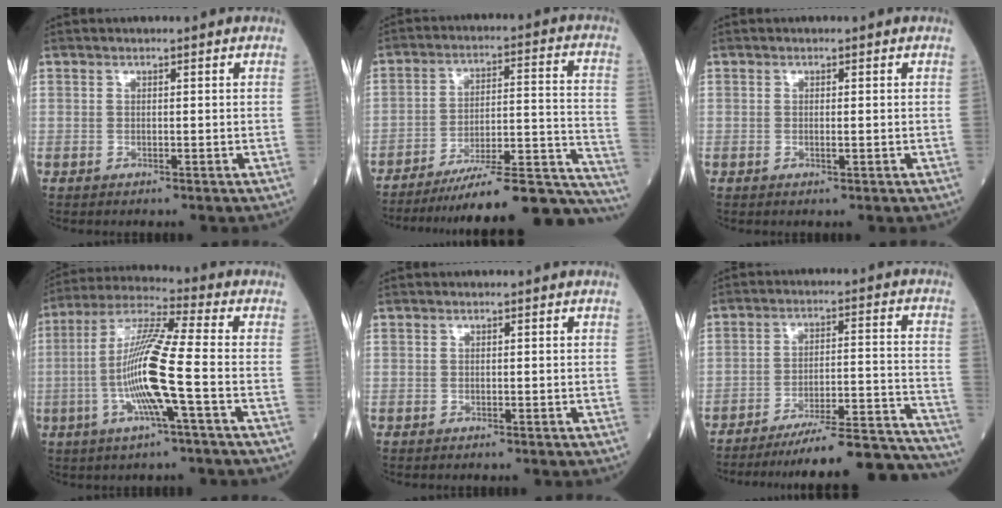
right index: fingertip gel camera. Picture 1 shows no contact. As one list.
[{"total": 25.3, "force": [-23.3, 1.0, 9.8], "torque": [-0.059, 0.020, -0.325]}, {"total": 0.9, "force": [-0.2, 0.0, 0.9], "torque": [-0.018, -0.004, -0.002]}, {"total": 13.0, "force": [-2.9, -0.2, 12.7], "torque": [-0.255, -0.001, -0.063]}, {"total": 0.0}, {"total": 22.1, "force": [-21.2, -0.6, 6.2], "torque": [-0.039, 0.007, -0.291]}]